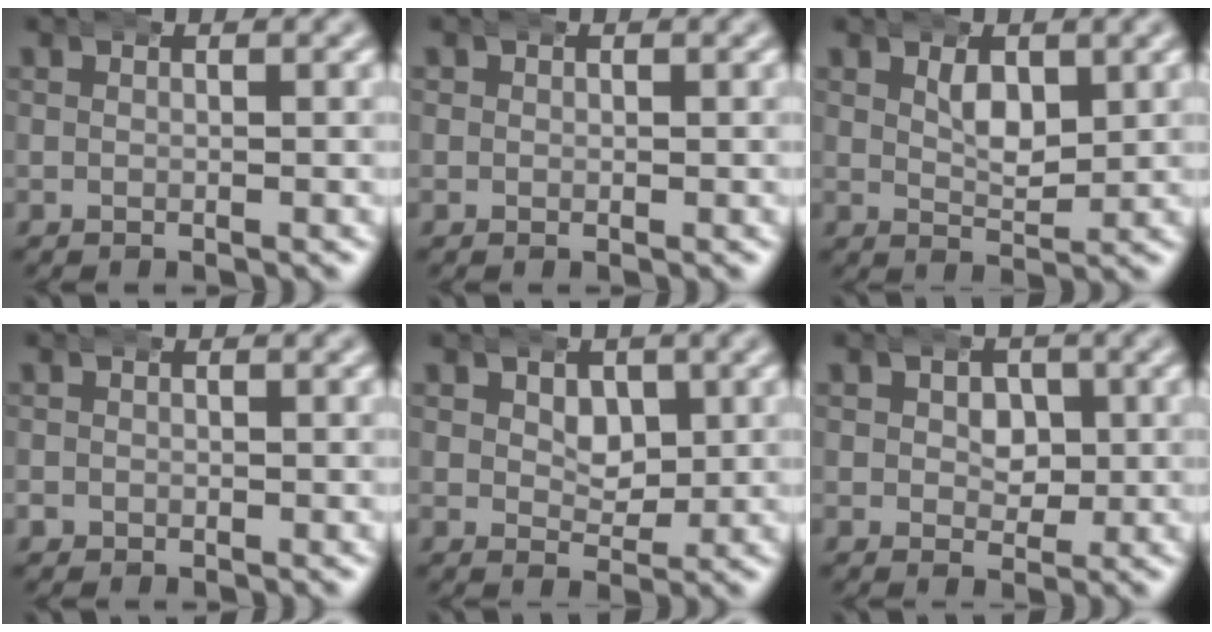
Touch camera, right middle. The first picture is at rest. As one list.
[{"total": 0.8, "force": [0.2, 0.8, 0.0], "torque": [-0.003, -0.003, 0.001]}, {"total": 2.3, "force": [1.2, 1.0, 1.7], "torque": [-0.025, -0.013, 0.022]}, {"total": 1.6, "force": [-0.3, 1.6, 0.1], "torque": [-0.011, -0.006, -0.007]}, {"total": 2.5, "force": [1.1, 1.8, 1.3], "torque": [-0.021, -0.017, 0.026]}, {"total": 2.7, "force": [0.5, 2.4, 1.2], "torque": [-0.018, -0.015, 0.010]}]